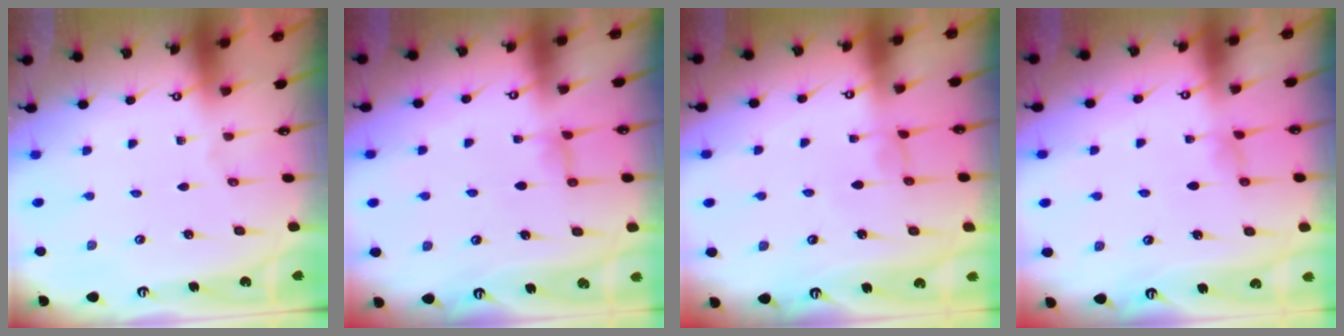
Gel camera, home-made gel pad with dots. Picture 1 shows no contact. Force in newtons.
{"total": 1.3, "press": 1.2, "slide": 0.4}
{"total": 0.7, "press": 0.6, "slide": 0.4}
{"total": 0.5, "press": 0.4, "slide": 0.4}